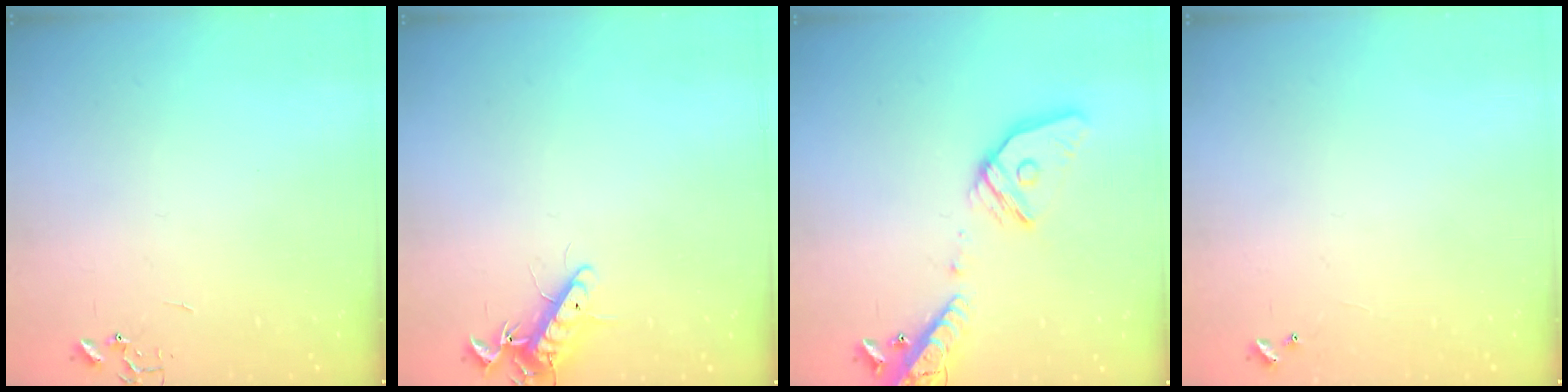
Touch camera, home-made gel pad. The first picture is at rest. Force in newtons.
{"total": 11.3, "press": 11.2, "slide": 1.5}
{"total": 18.3, "press": 17.9, "slide": 3.6}
{"total": 4.7, "press": 4.7, "slide": 0.4}